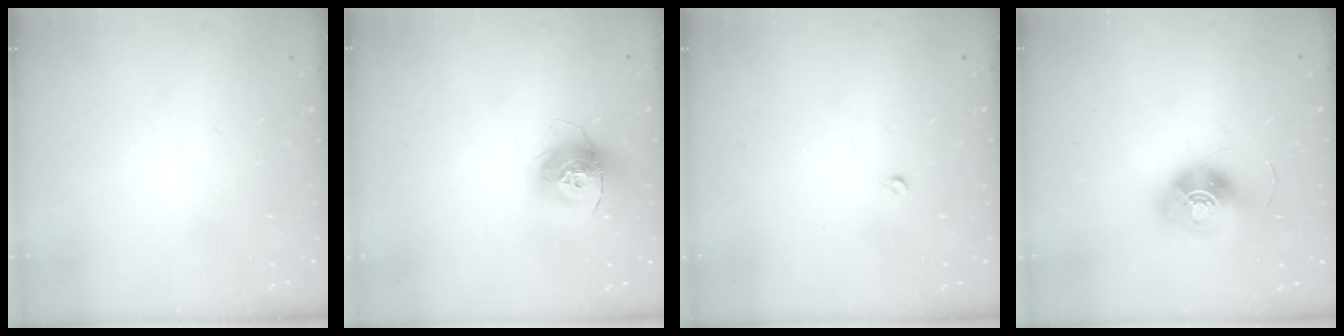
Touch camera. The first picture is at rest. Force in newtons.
{"total": 13.0, "press": 13.0, "slide": 1.0}
{"total": 2.6, "press": 2.5, "slide": 0.4}
{"total": 14.4, "press": 14.4, "slide": 0.5}